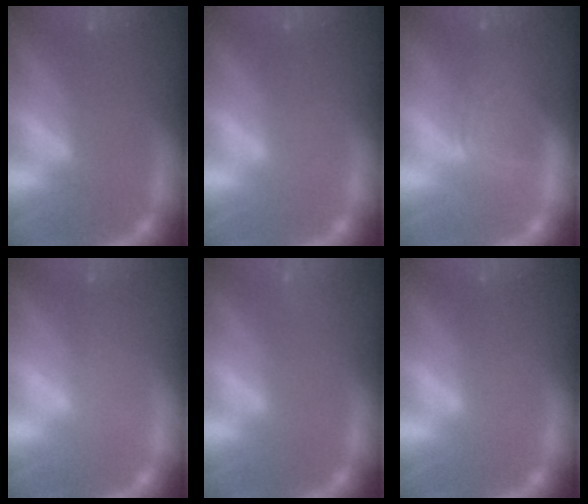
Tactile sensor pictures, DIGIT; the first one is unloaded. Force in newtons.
{"total": 0.0}
{"total": 5.6}
{"total": 1.0}
{"total": 0.9}
{"total": 0.0}